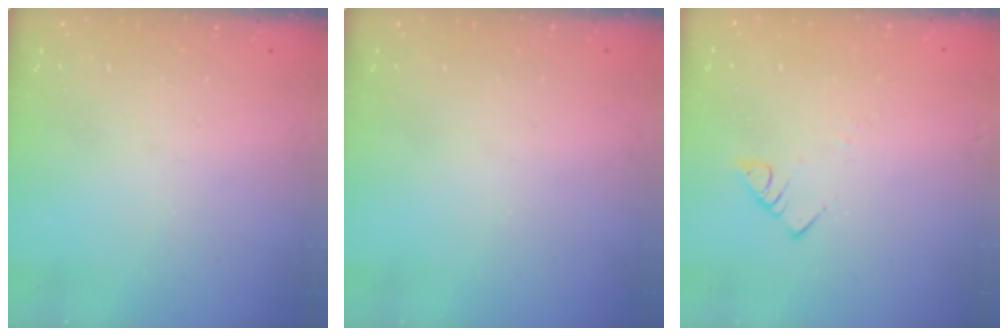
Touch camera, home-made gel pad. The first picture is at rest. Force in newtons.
{"total": 0.0}
{"total": 2.8, "press": 2.8, "slide": 0.2}